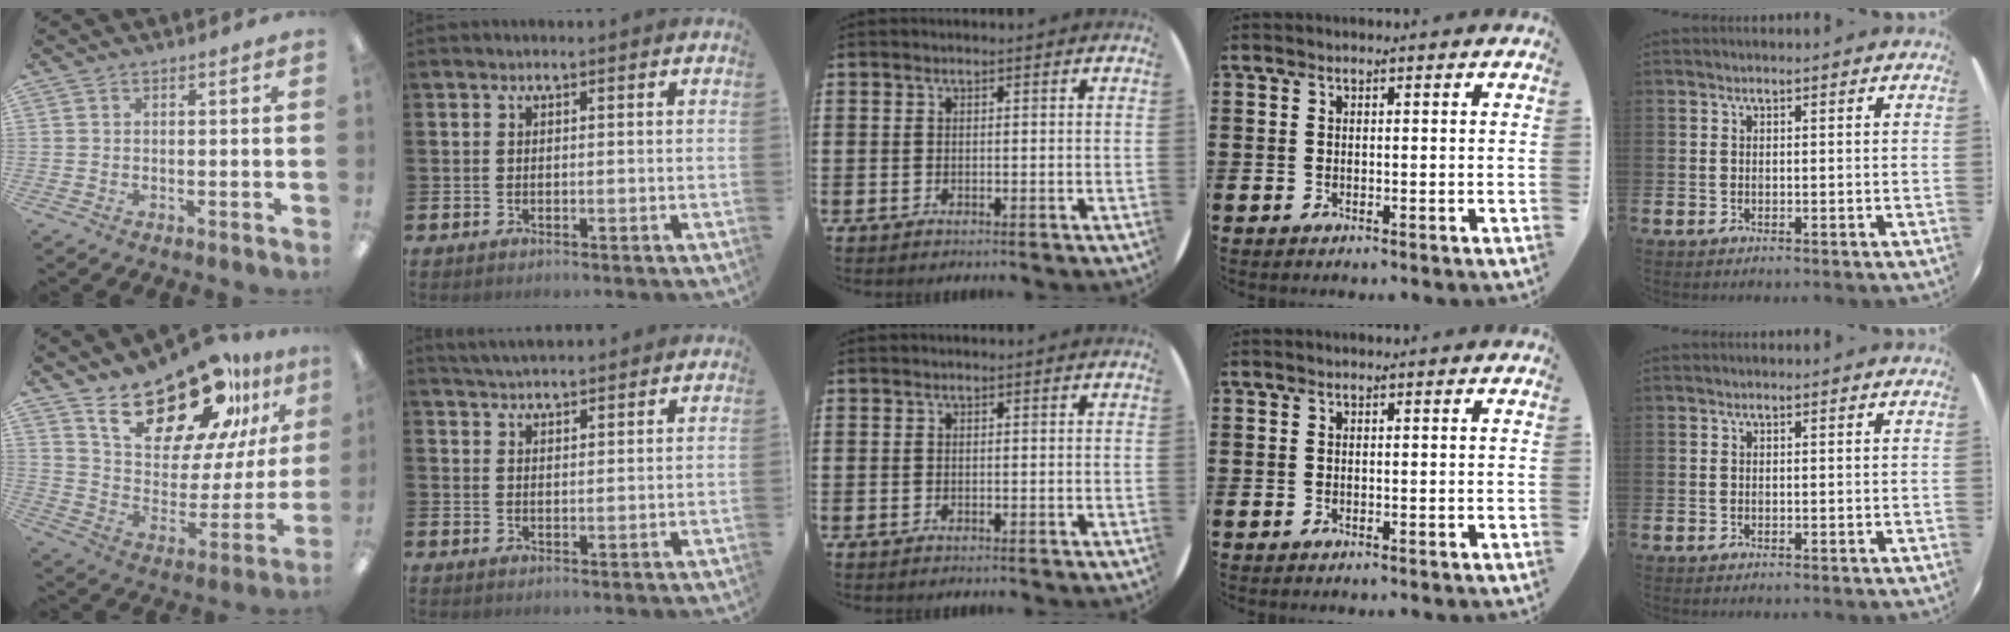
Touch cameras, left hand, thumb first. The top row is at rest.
{"thumb": {"total": 22.6, "force": [17.4, 9.2, 11.1], "torque": [-0.184, -0.115, 0.302]}, "index": {"total": 3.8, "force": [3.7, 0.3, 0.3], "torque": [-0.012, -0.016, 0.069]}}